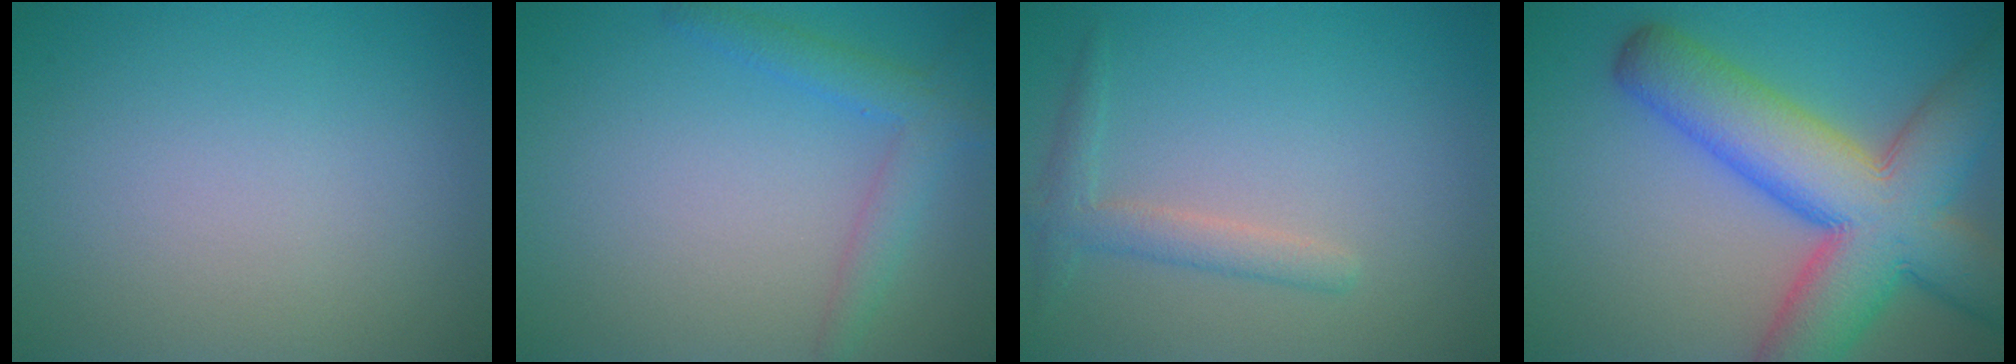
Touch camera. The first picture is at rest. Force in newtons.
{"total": 2.9, "press": 2.9, "slide": 0.1}
{"total": 2.1, "press": 2.1, "slide": 0.0}
{"total": 12.5, "press": 12.4, "slide": 0.5}